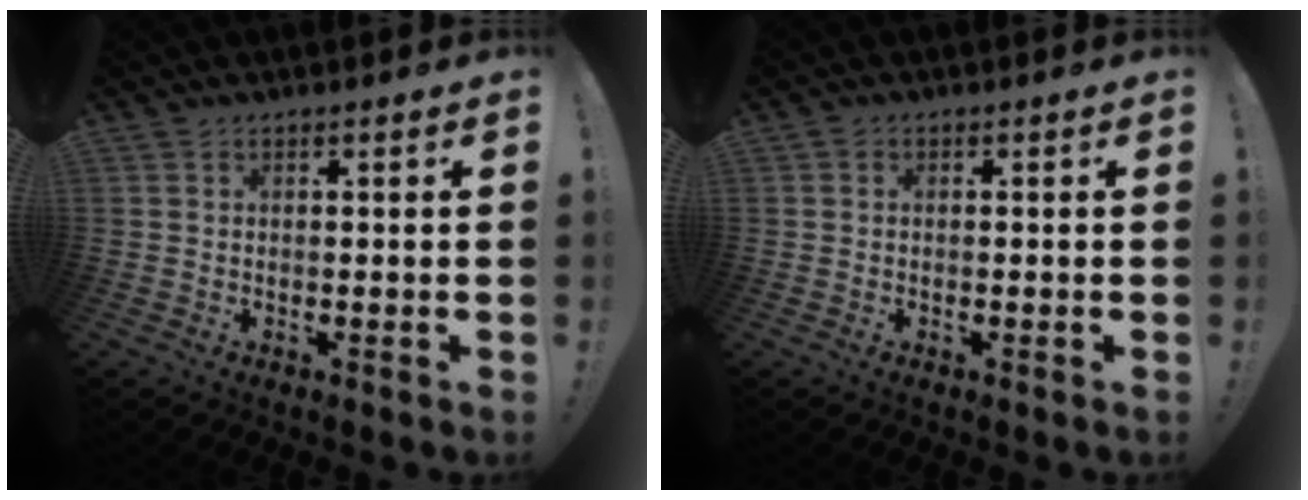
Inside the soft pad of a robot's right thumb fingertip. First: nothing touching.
{"total": 0.5, "force": [0.0, 0.5, -0.1], "torque": [0.003, 0.003, 0.000]}